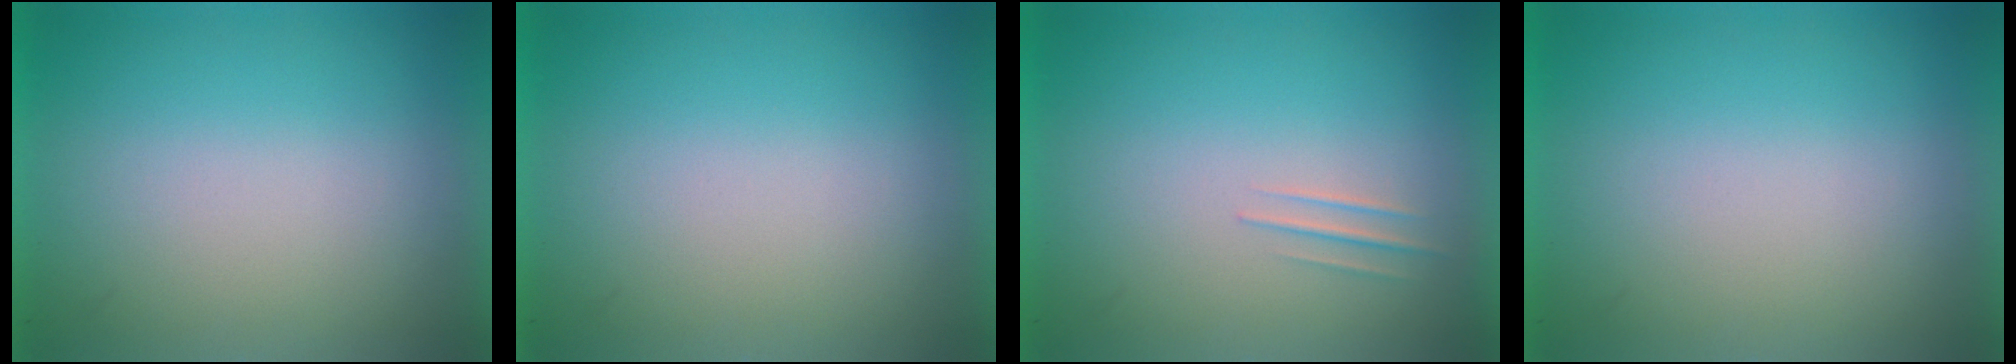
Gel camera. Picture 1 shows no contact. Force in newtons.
{"total": 1.0}
{"total": 1.2}
{"total": 0.0}